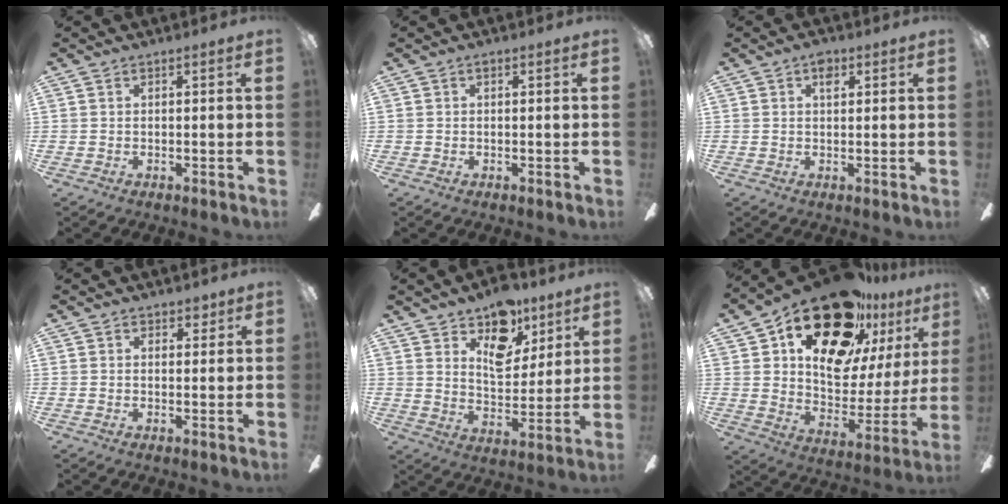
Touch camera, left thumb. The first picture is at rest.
{"total": 0.5, "force": [0.3, 0.3, 0.4], "torque": [-0.008, 0.004, 0.004]}
{"total": 2.9, "force": [1.5, 1.6, 1.9], "torque": [-0.024, -0.001, 0.022]}
{"total": 2.4, "force": [1.7, 1.5, 0.6], "torque": [0.002, -0.002, 0.029]}
{"total": 13.0, "force": [8.3, 7.7, 6.2], "torque": [-0.086, -0.047, 0.152]}
{"total": 24.1, "force": [17.9, 11.0, 11.7], "torque": [-0.176, -0.121, 0.315]}